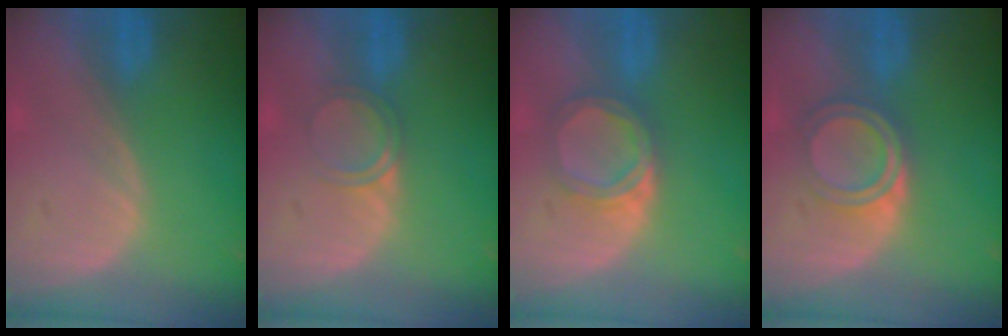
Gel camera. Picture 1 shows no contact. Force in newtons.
{"total": 2.8, "press": 2.8, "slide": 0.2}
{"total": 4.8, "press": 4.8, "slide": 0.3}
{"total": 4.8, "press": 4.7, "slide": 1.1}